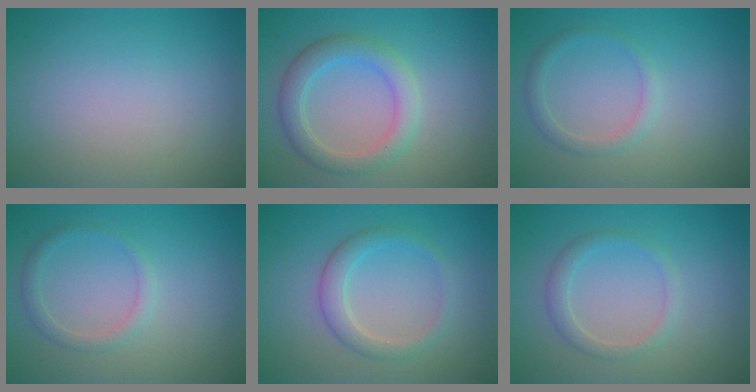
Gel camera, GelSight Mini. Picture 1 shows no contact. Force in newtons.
{"total": 3.6, "press": 3.6, "slide": 0.4}
{"total": 1.5, "press": 1.5, "slide": 0.1}
{"total": 1.5, "press": 1.5, "slide": 0.1}
{"total": 2.6, "press": 2.6, "slide": 0.2}
{"total": 1.8, "press": 1.8, "slide": 0.1}